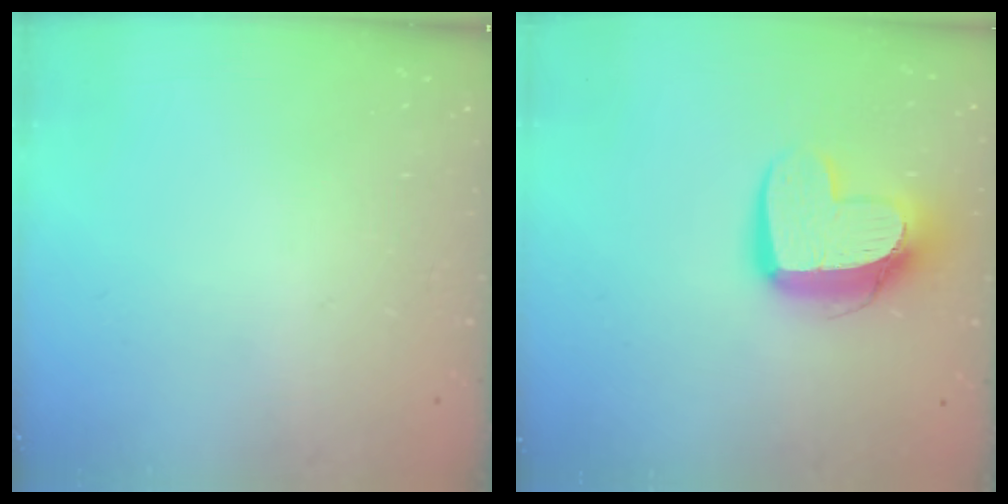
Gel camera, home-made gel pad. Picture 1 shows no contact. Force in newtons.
{"total": 12.2, "press": 12.1, "slide": 0.8}